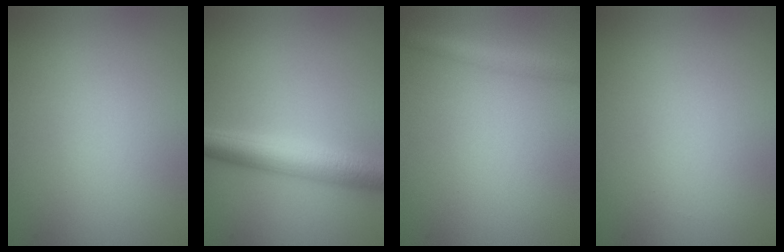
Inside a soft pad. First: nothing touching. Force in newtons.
{"total": 4.9, "press": 4.9, "slide": 0.0}
{"total": 2.7, "press": 2.7, "slide": 0.1}
{"total": 0.0}